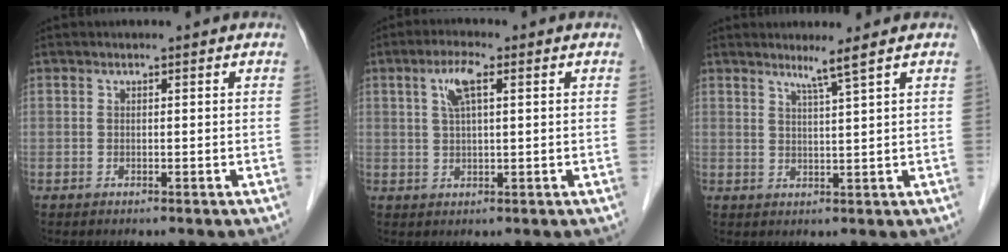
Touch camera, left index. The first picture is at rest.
{"total": 4.4, "force": [1.7, 1.1, 3.9], "torque": [-0.082, 0.011, 0.035]}
{"total": 2.8, "force": [2.0, -1.2, 1.5], "torque": [-0.037, -0.011, 0.043]}